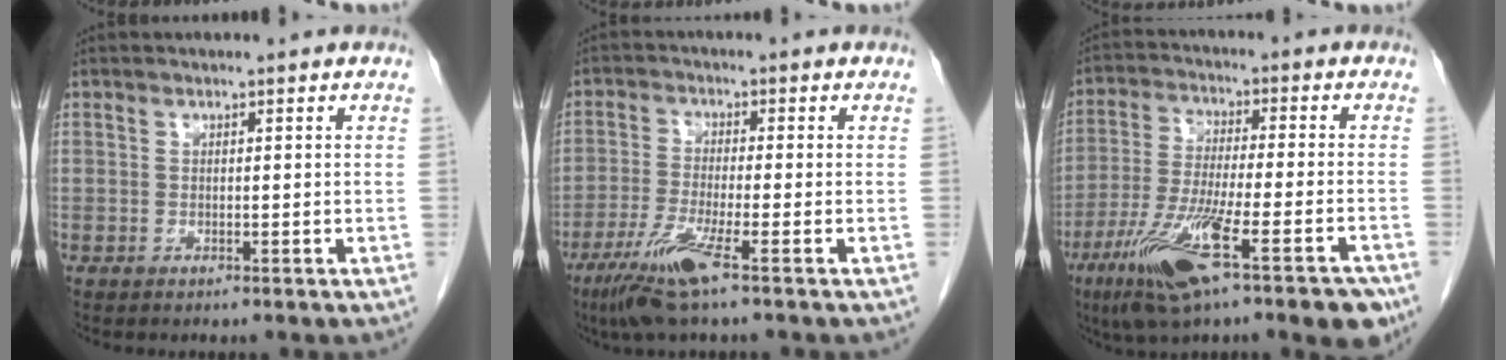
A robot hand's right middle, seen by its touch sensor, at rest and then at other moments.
{"total": 7.5, "force": [-4.3, -0.3, 6.1], "torque": [-0.124, -0.023, -0.086]}
{"total": 17.6, "force": [-9.7, 2.3, 14.5], "torque": [-0.228, -0.033, -0.159]}